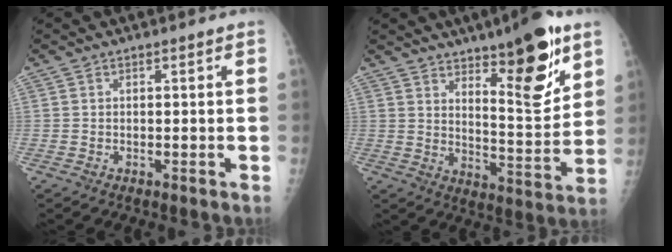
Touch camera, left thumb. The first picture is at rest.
{"total": 15.8, "force": [9.1, 4.7, 12.1], "torque": [-0.140, -0.064, 0.142]}